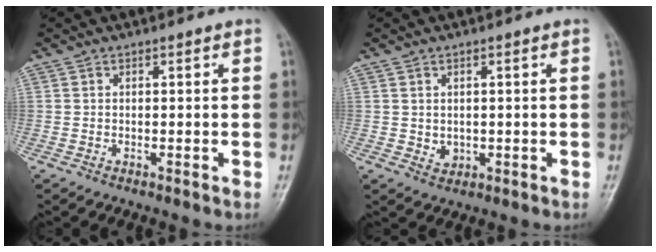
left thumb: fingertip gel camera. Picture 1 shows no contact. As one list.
[{"total": 2.3, "force": [0.1, 1.9, 1.3], "torque": [-0.013, -0.002, 0.009]}]